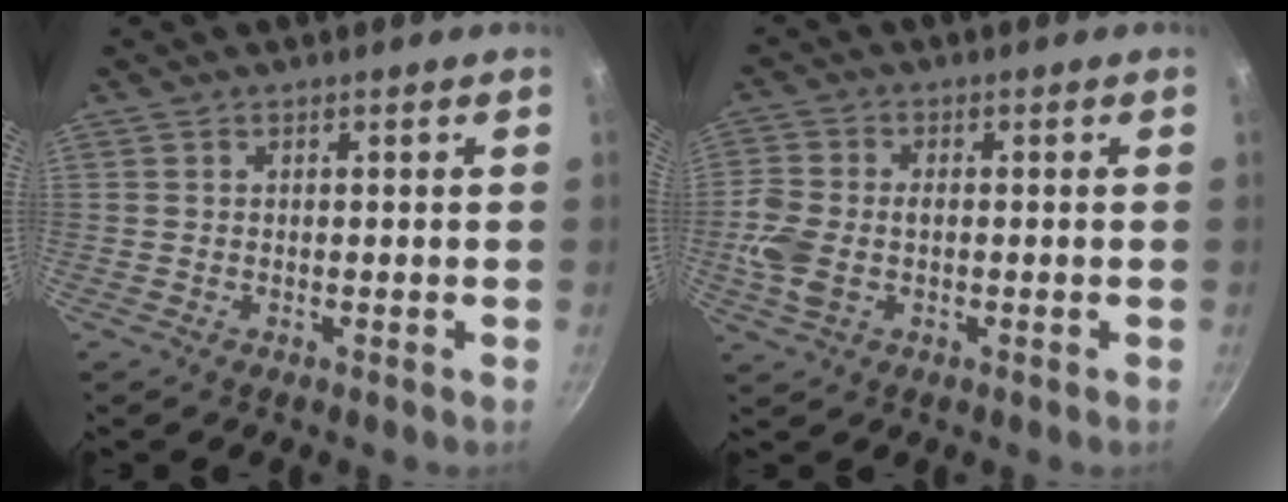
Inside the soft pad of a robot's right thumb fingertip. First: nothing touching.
{"total": 7.5, "force": [-1.1, 4.9, 5.6], "torque": [-0.127, 0.004, -0.027]}